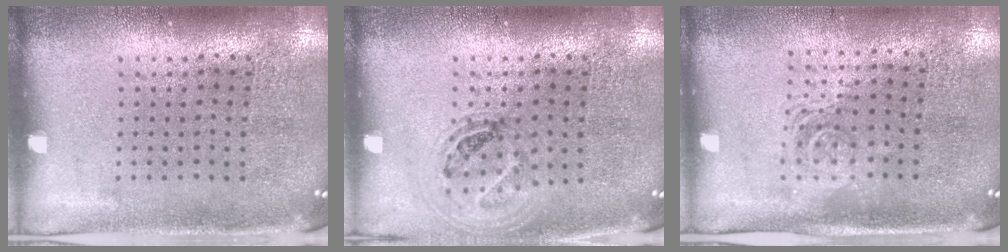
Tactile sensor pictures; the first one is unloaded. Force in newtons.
{"total": 1.0, "press": 1.0, "slide": 0.2}
{"total": 1.4, "press": 1.2, "slide": 0.7}